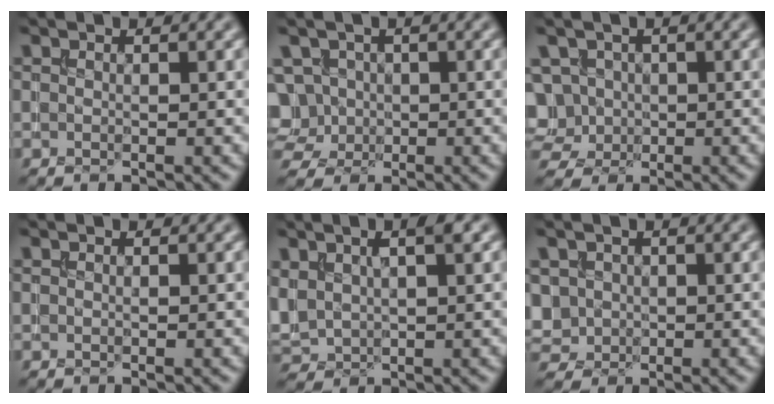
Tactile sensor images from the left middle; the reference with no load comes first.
{"total": 5.7, "force": [0.1, 5.2, 2.3], "torque": [-0.043, 0.031, -0.011]}
{"total": 5.4, "force": [-0.1, 5.0, 2.2], "torque": [-0.045, 0.026, -0.012]}
{"total": 0.0}
{"total": 4.0, "force": [1.3, 2.2, 3.1], "torque": [-0.070, 0.006, 0.028]}
{"total": 2.3, "force": [-0.1, 2.2, 0.6], "torque": [-0.010, -0.002, 0.005]}